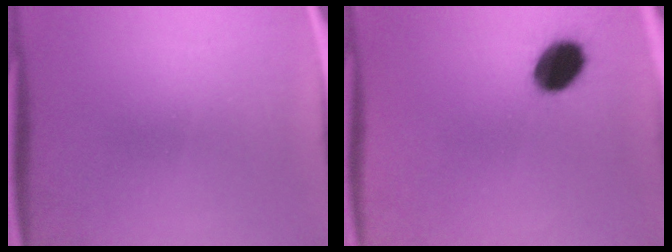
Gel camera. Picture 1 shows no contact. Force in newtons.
{"total": 9.5}